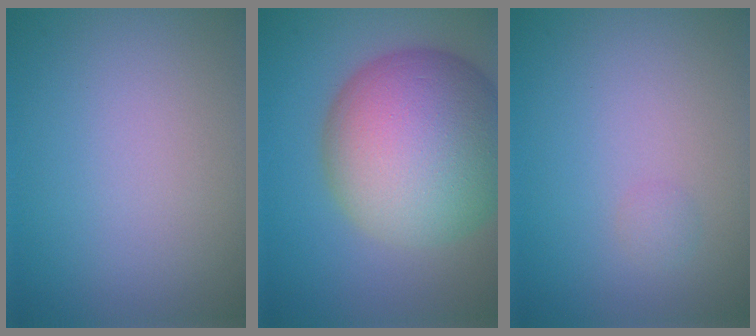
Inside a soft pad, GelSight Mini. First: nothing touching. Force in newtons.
{"total": 15.5, "press": 15.5, "slide": 0.3}
{"total": 0.7, "press": 0.7, "slide": 0.0}